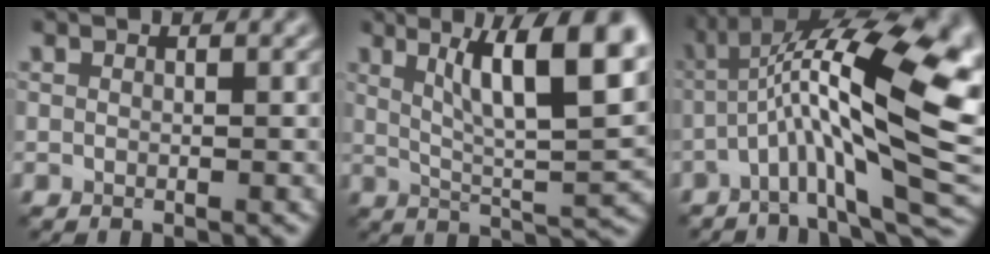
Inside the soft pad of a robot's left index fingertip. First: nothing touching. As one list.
[{"total": 11.0, "force": [4.7, 2.8, 9.6], "torque": [-0.135, 0.002, 0.080]}, {"total": 15.6, "force": [-1.6, 4.1, 15.0], "torque": [-0.258, 0.024, -0.021]}]